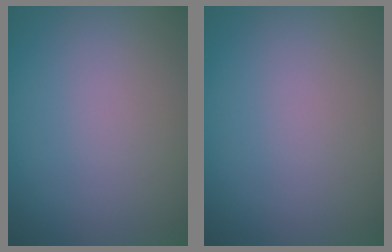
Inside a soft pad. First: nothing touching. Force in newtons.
{"total": 0.0}